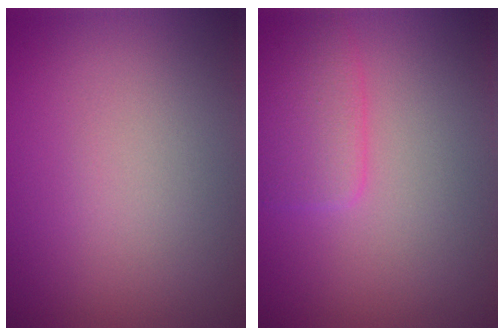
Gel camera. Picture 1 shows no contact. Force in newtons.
{"total": 2.8, "press": 2.8, "slide": 0.1}